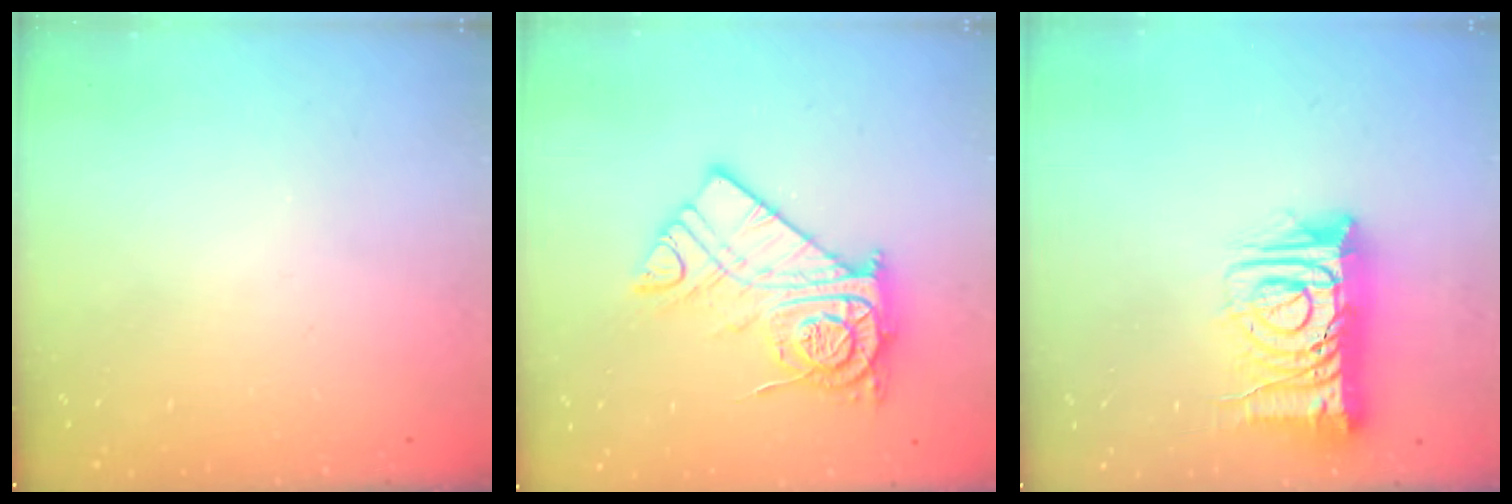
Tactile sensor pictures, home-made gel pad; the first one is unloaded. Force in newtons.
{"total": 14.8, "press": 14.8, "slide": 1.2}
{"total": 13.2, "press": 13.1, "slide": 1.8}